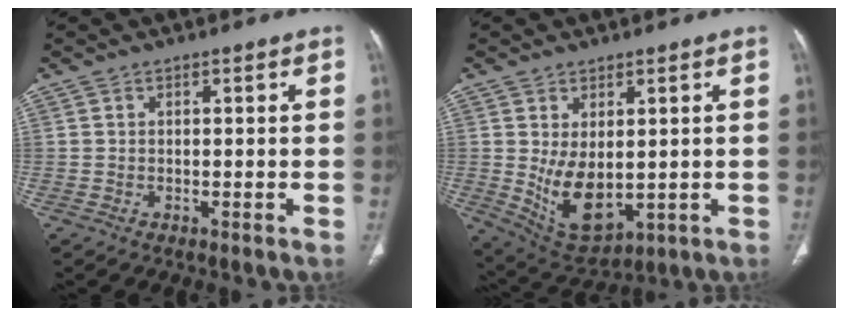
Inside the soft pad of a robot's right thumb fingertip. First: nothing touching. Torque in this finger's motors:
{"motor_torque": [-0.54, 1.01, 0.62, 0.65, 0.34]}